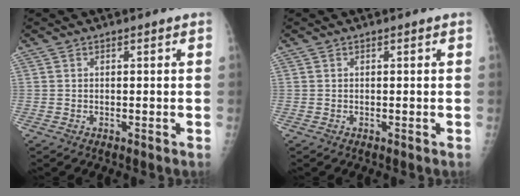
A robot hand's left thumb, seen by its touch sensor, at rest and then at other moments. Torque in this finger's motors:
{"motor_torque": [-0.01, 0.01, -0.01, 0.01, 0.00]}